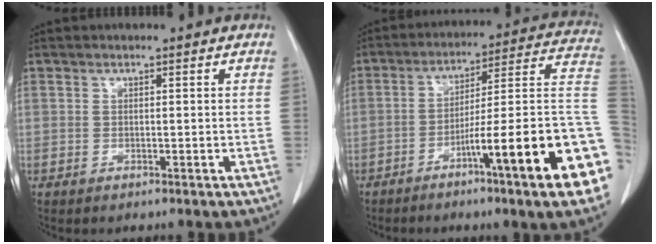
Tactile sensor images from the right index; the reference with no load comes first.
{"total": 21.4, "force": [-7.4, -0.1, 20.0], "torque": [-0.198, 0.003, -0.114]}